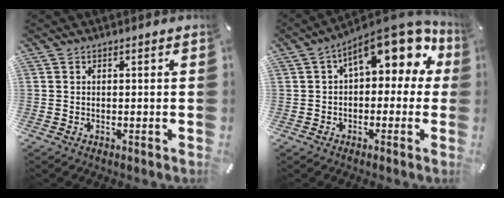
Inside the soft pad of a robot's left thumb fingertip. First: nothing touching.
{"total": 13.5, "force": [6.5, 6.1, 10.1], "torque": [-0.147, -0.042, 0.111]}